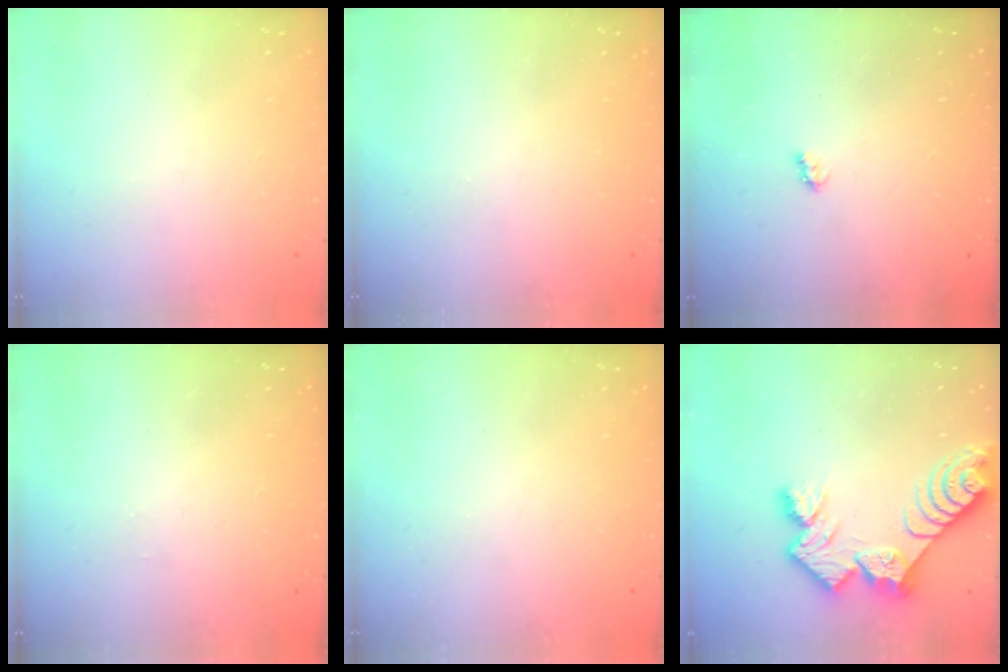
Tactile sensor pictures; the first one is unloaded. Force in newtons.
{"total": 0.0}
{"total": 2.6, "press": 2.6, "slide": 0.4}
{"total": 1.2, "press": 1.2, "slide": 0.3}
{"total": 0.0}
{"total": 11.7, "press": 11.6, "slide": 1.3}